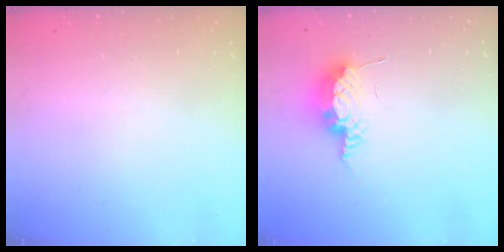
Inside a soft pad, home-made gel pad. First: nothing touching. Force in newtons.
{"total": 15.9, "press": 11.3, "slide": 11.3}